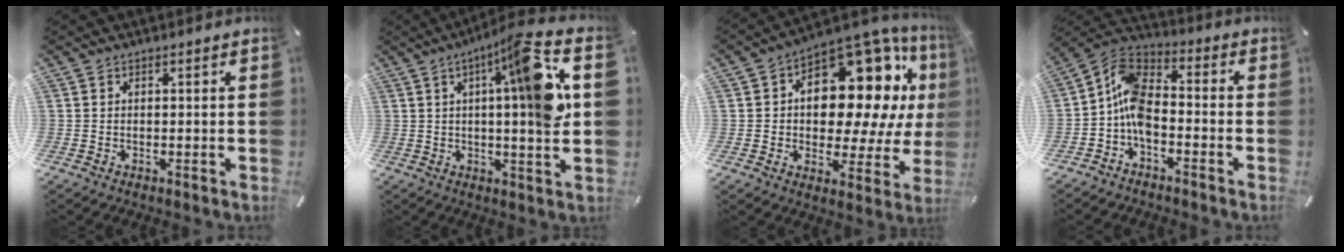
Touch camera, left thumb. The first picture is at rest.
{"total": 16.4, "force": [4.1, 2.2, 15.7], "torque": [-0.236, -0.013, 0.049]}
{"total": 20.0, "force": [6.6, 11.7, 14.8], "torque": [-0.209, -0.057, 0.110]}
{"total": 10.0, "force": [-4.0, 6.1, 6.9], "torque": [-0.152, 0.011, -0.080]}